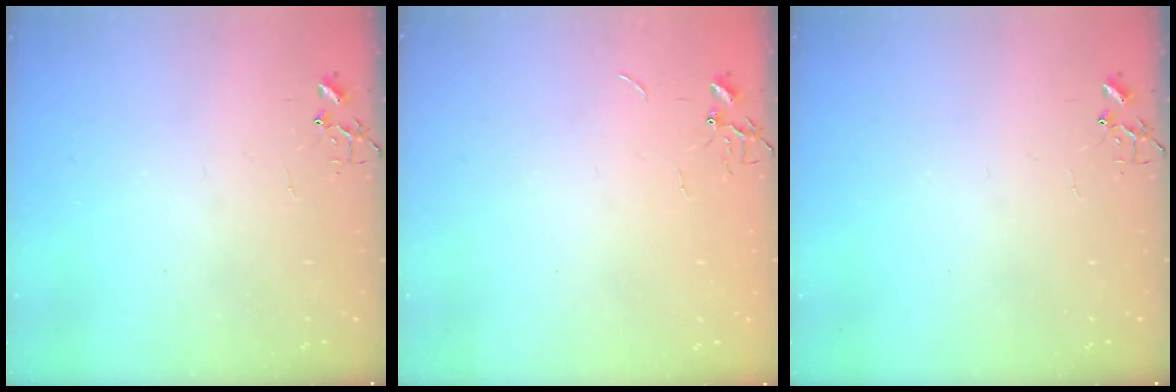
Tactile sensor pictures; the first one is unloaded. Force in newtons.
{"total": 0.7, "press": 0.7, "slide": 0.1}
{"total": 0.0}